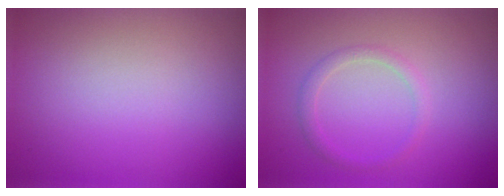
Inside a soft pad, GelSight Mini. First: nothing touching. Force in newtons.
{"total": 1.4, "press": 1.4, "slide": 0.1}